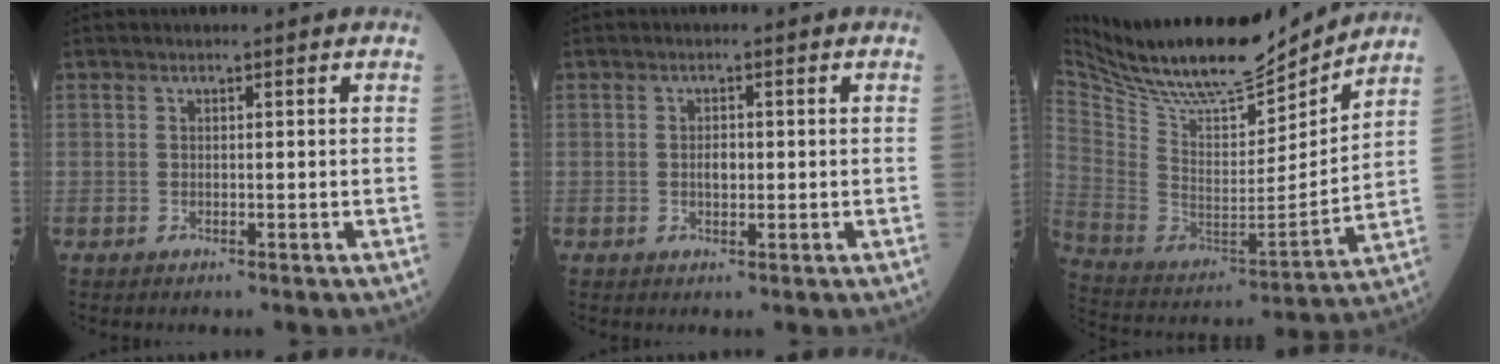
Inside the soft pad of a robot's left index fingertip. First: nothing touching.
{"total": 1.6, "force": [-0.8, 0.8, 1.1], "torque": [-0.016, -0.003, -0.017]}
{"total": 21.4, "force": [19.1, 4.1, 8.6], "torque": [-0.169, -0.019, 0.319]}